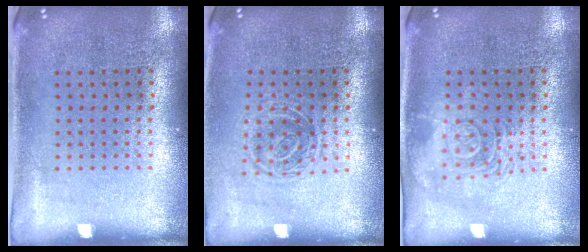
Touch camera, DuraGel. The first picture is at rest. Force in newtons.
{"total": 1.3, "press": 1.1, "slide": 0.7}
{"total": 2.5, "press": 2.5, "slide": 0.5}